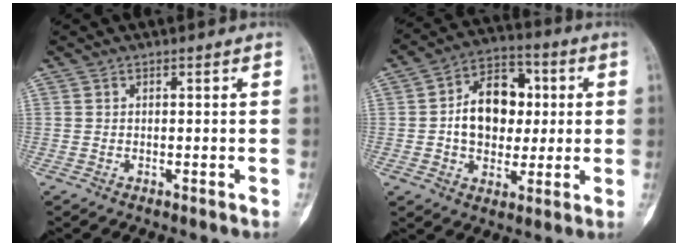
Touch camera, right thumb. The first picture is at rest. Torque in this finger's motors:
{"motor_torque": [1.37, 2.07, 0.76, -0.54, 0.41]}